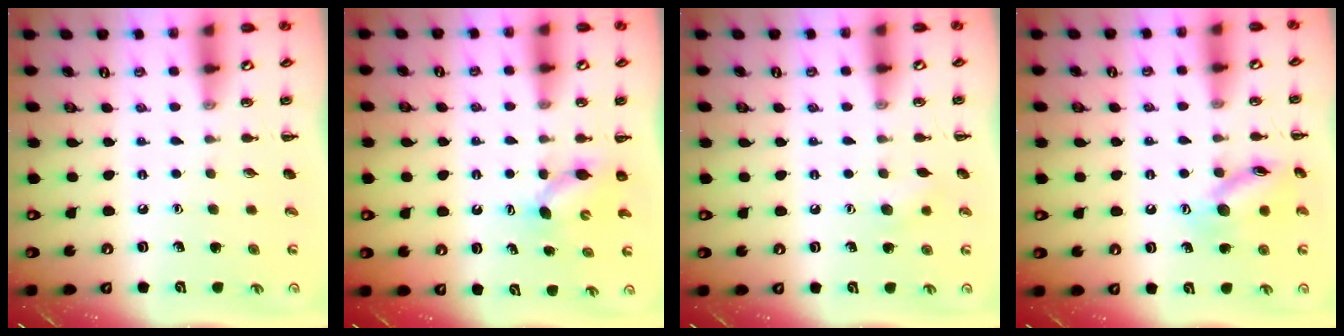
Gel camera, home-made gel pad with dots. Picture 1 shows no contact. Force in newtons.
{"total": 4.6, "press": 4.4, "slide": 1.2}
{"total": 6.8, "press": 6.7, "slide": 1.2}
{"total": 12.4, "press": 12.4, "slide": 0.6}